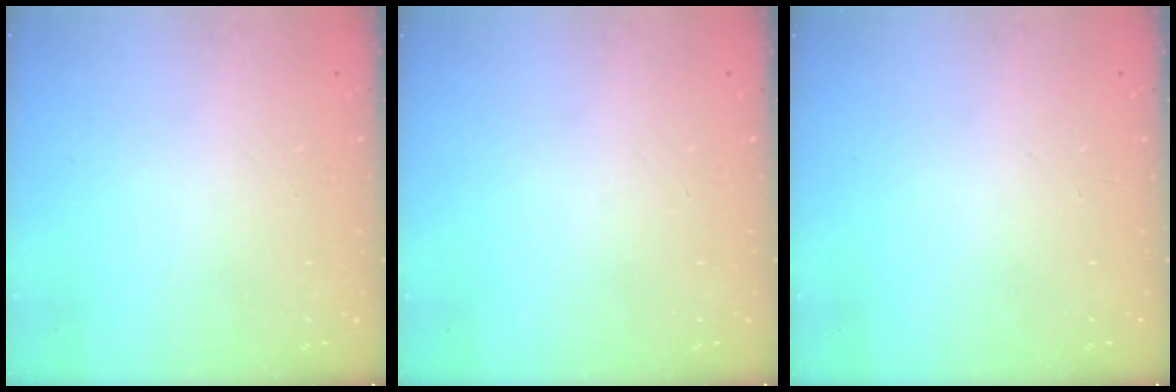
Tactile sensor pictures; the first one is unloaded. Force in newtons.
{"total": 0.0}
{"total": 0.0}